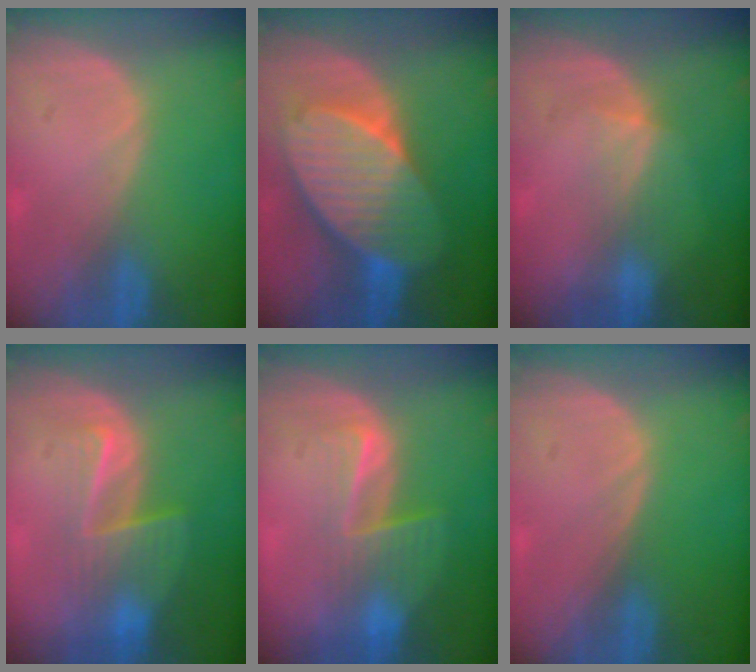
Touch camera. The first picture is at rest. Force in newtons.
{"total": 10.9, "press": 10.9, "slide": 0.5}
{"total": 2.7, "press": 2.4, "slide": 1.2}
{"total": 6.5, "press": 6.0, "slide": 2.4}
{"total": 6.8, "press": 5.9, "slide": 3.5}
{"total": 0.0}